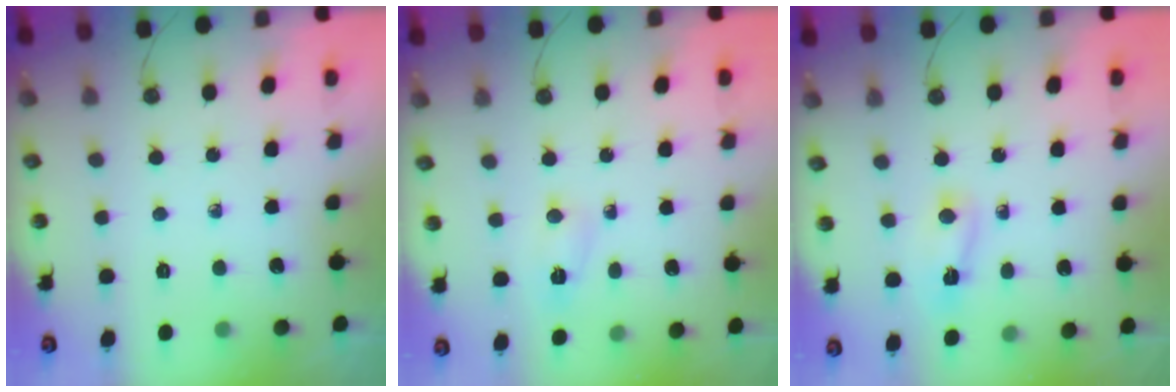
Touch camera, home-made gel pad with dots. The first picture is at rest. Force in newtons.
{"total": 2.2, "press": 2.2, "slide": 0.5}
{"total": 2.6, "press": 2.6, "slide": 0.6}